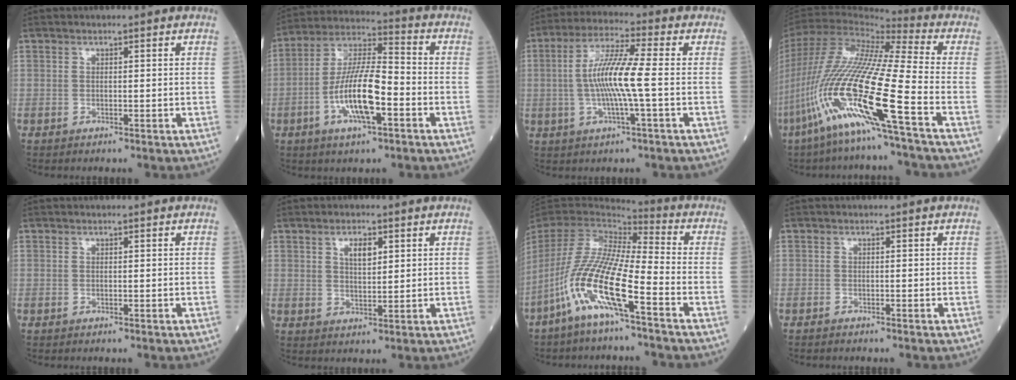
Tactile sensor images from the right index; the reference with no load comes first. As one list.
[{"total": 12.6, "force": [-3.8, 2.9, 11.7], "torque": [-0.230, 0.006, -0.068]}, {"total": 9.7, "force": [-0.7, 0.1, 9.6], "torque": [-0.187, 0.007, -0.021]}, {"total": 23.0, "force": [-9.9, 0.2, 20.7], "torque": [-0.460, -0.047, -0.196]}, {"total": 0.0}, {"total": 3.5, "force": [1.5, 1.3, 2.8], "torque": [-0.049, 0.000, 0.027]}, {"total": 15.1, "force": [-7.5, 1.2, 13.0], "torque": [-0.275, -0.019, -0.150]}, {"total": 0.5, "force": [-0.5, 0.0, 0.2], "torque": [-0.008, -0.002, -0.011]}]